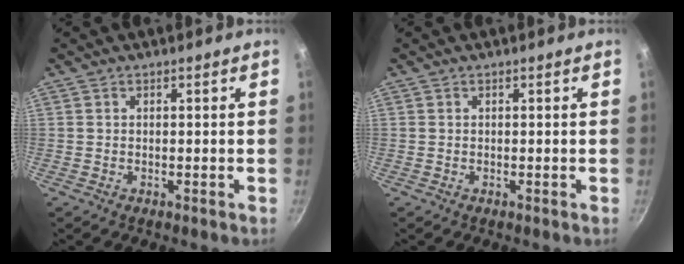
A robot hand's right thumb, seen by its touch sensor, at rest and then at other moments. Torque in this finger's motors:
{"motor_torque": [-0.13, 0.13, 0.11, -0.01, 0.01]}